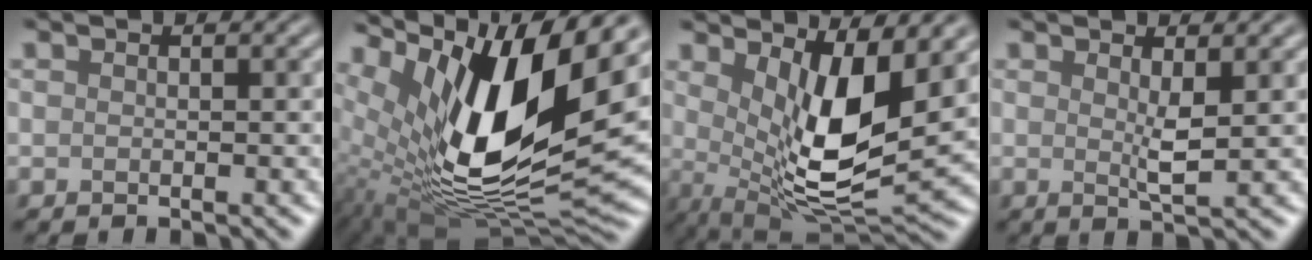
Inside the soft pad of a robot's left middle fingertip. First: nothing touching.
{"total": 15.5, "force": [4.9, 6.5, 13.2], "torque": [-0.250, -0.018, 0.082]}
{"total": 9.3, "force": [2.4, 3.2, 8.4], "torque": [-0.149, -0.023, 0.045]}
{"total": 1.9, "force": [0.5, 0.3, 1.8], "torque": [-0.035, -0.008, 0.010]}